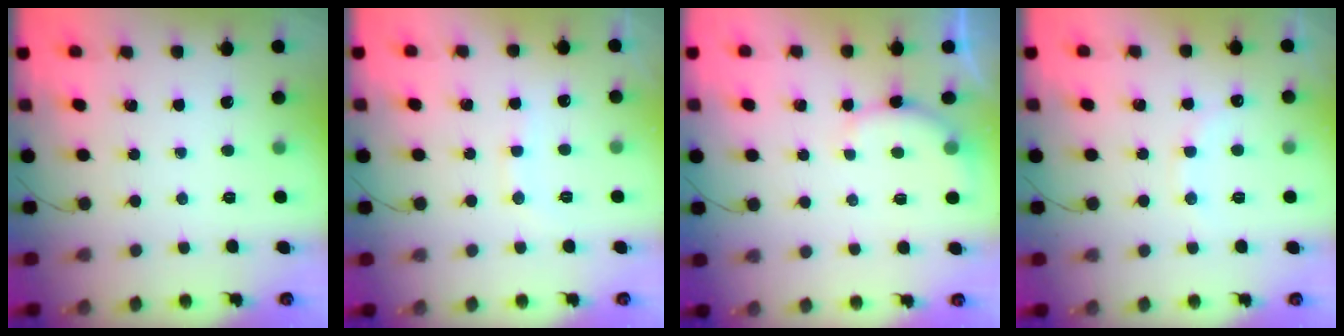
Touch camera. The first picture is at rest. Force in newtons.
{"total": 7.5, "press": 7.3, "slide": 1.6}
{"total": 6.1, "press": 6.1, "slide": 1.0}
{"total": 8.1, "press": 8.0, "slide": 1.2}